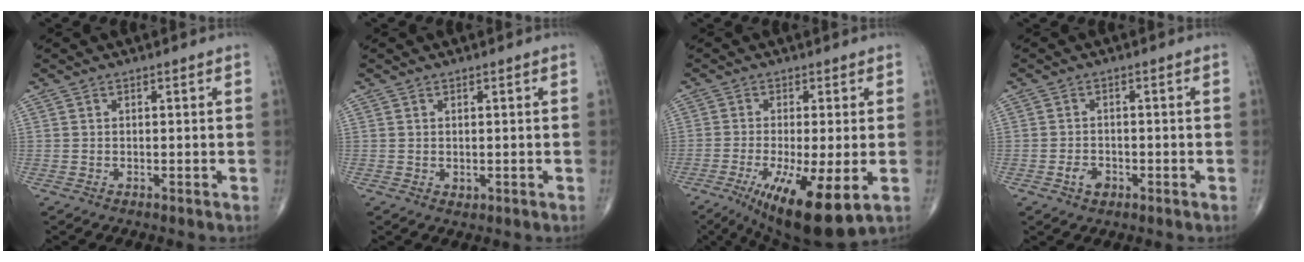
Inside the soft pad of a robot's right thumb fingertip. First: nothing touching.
{"total": 0.7, "force": [0.2, 0.6, 0.4], "torque": [0.000, -0.002, 0.006]}
{"total": 13.8, "force": [-4.9, 3.5, 12.4], "torque": [-0.201, -0.025, -0.068]}
{"total": 2.6, "force": [-1.2, 1.8, 1.4], "torque": [-0.017, 0.005, -0.018]}